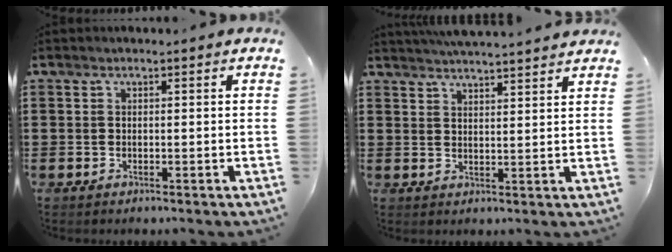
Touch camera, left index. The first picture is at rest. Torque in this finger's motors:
{"motor_torque": [1.08, -1.06, 0.19, 0.05]}